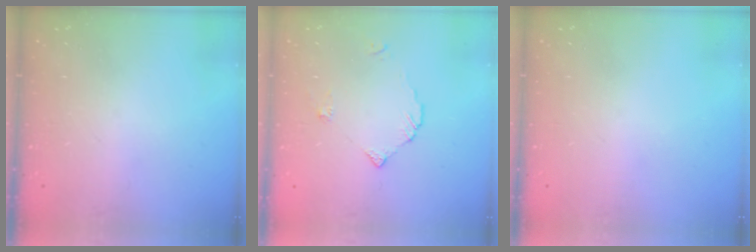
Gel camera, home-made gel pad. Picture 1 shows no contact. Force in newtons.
{"total": 3.0, "press": 3.0, "slide": 0.3}
{"total": 0.0}